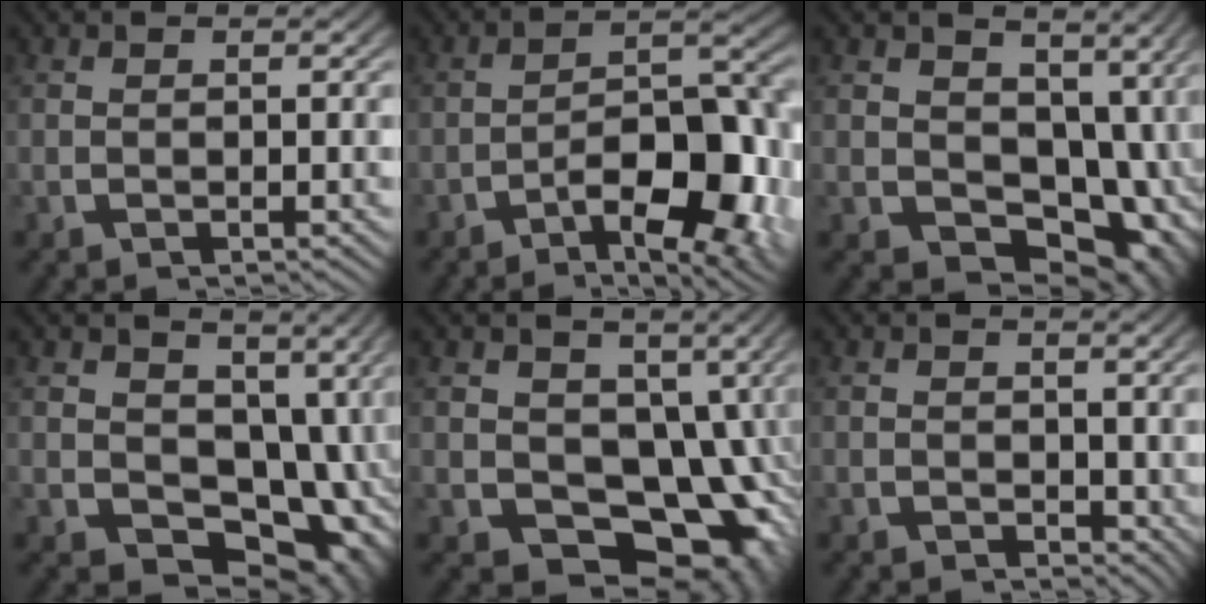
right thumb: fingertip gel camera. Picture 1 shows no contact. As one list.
[{"total": 12.6, "force": [-3.3, 6.3, 10.4], "torque": [-0.159, -0.034, -0.040]}, {"total": 9.9, "force": [-0.1, 7.4, 6.6], "torque": [-0.113, -0.052, 0.018]}, {"total": 11.7, "force": [-0.8, 8.7, 7.7], "torque": [-0.130, -0.059, 0.010]}, {"total": 13.7, "force": [-3.2, 10.4, 8.4], "torque": [-0.157, -0.086, -0.018]}, {"total": 1.5, "force": [0.5, 1.3, 0.7], "torque": [-0.001, -0.009, 0.017]}]